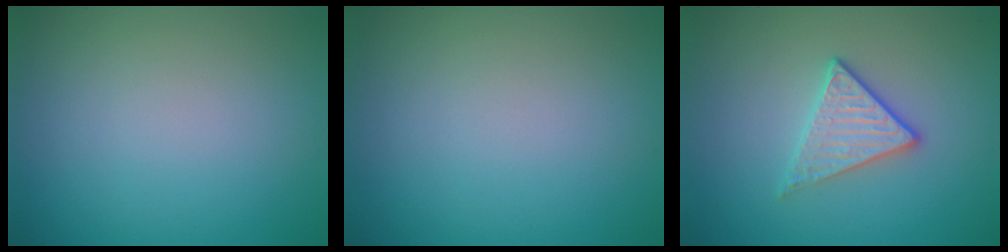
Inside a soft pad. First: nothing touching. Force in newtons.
{"total": 0.0}
{"total": 2.9, "press": 2.6, "slide": 1.2}